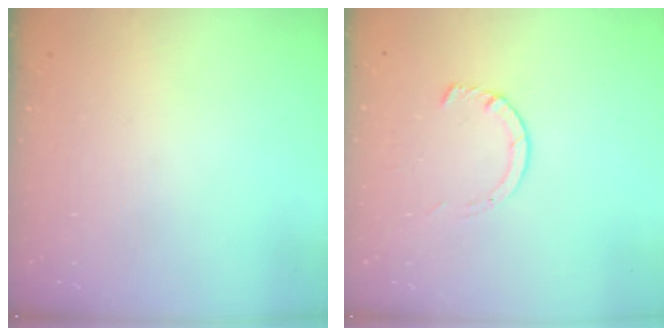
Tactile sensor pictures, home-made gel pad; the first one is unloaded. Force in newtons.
{"total": 3.6, "press": 3.6, "slide": 0.5}